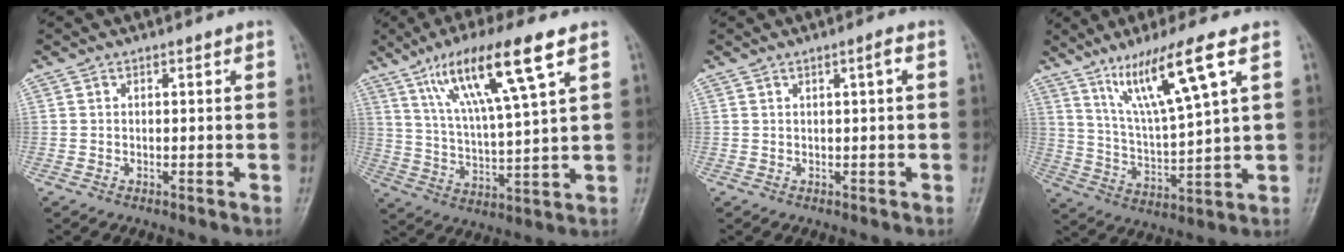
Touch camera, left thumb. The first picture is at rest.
{"total": 15.9, "force": [8.3, 2.2, 13.4], "torque": [-0.244, -0.022, 0.156]}
{"total": 1.6, "force": [0.4, 0.0, 1.6], "torque": [-0.031, 0.003, 0.009]}
{"total": 13.6, "force": [7.3, 1.2, 11.5], "torque": [-0.216, -0.031, 0.145]}